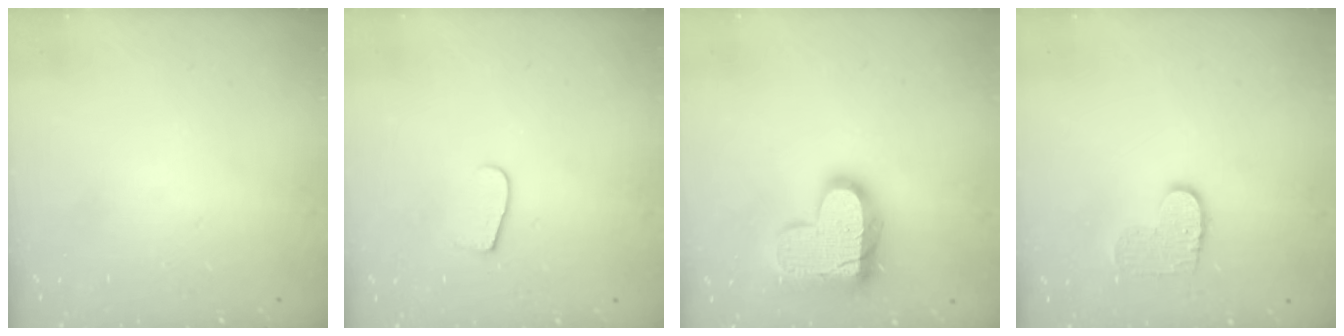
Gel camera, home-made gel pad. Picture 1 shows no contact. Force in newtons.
{"total": 5.5, "press": 5.5, "slide": 0.5}
{"total": 17.2, "press": 17.1, "slide": 1.1}
{"total": 7.9, "press": 7.9, "slide": 0.3}